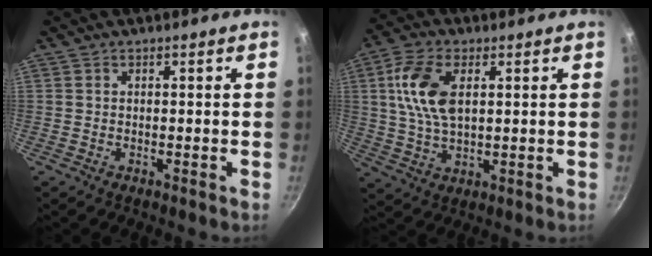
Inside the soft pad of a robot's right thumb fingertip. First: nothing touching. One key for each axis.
{"total": 11.1, "fx": 2.7, "fy": 6.0, "fz": 8.9, "tx": -0.168, "ty": 0.003, "tz": 0.048}